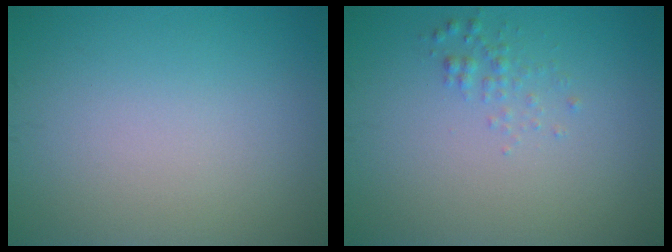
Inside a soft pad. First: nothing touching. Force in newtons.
{"total": 1.1, "press": 1.1, "slide": 0.0}